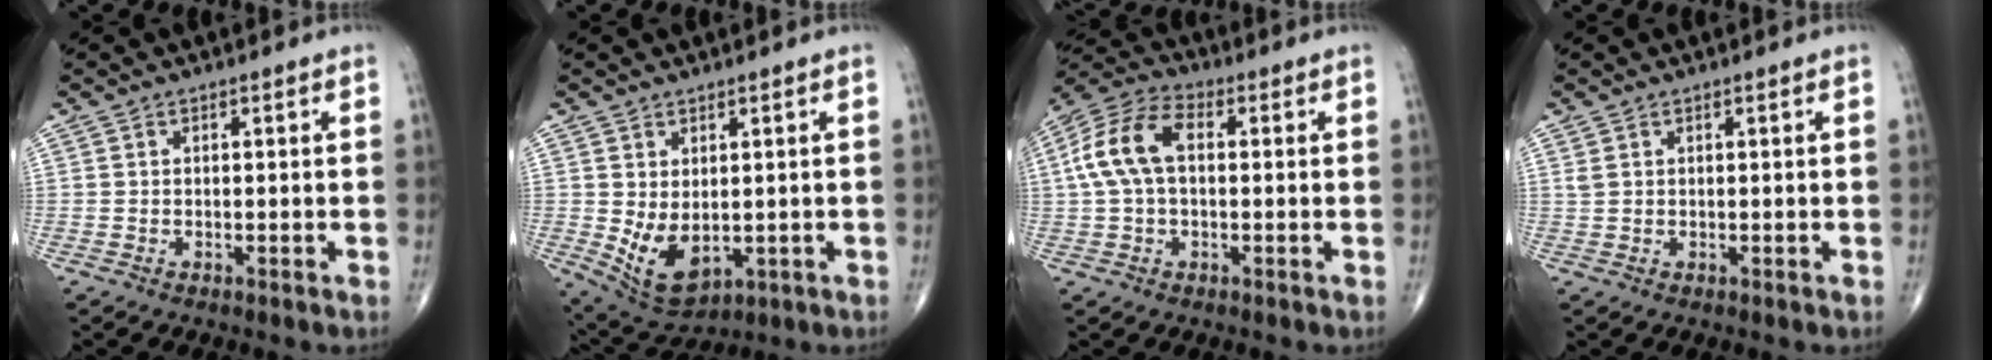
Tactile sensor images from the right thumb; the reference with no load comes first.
{"total": 8.3, "force": [-0.5, 5.0, 6.6], "torque": [-0.102, -0.011, 0.015]}
{"total": 11.2, "force": [1.3, 6.6, 9.0], "torque": [-0.191, 0.033, 0.016]}
{"total": 0.9, "force": [0.6, 0.4, 0.6], "torque": [-0.010, 0.007, 0.017]}